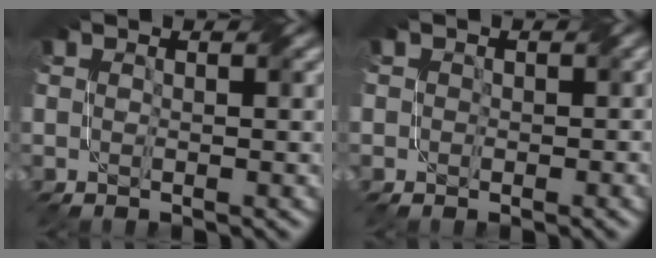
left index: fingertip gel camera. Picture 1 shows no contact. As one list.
[{"total": 1.4, "force": [0.3, 1.3, 0.4], "torque": [-0.001, 0.004, -0.002]}]